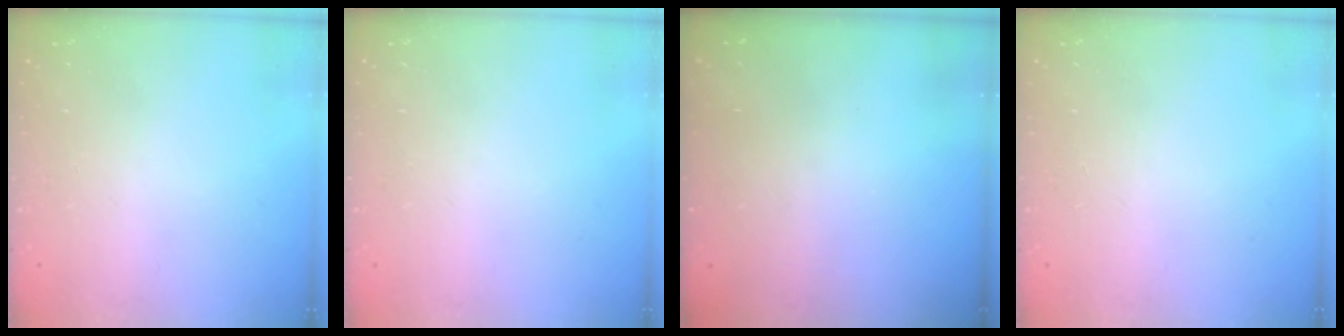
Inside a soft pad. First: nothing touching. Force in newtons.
{"total": 0.0}
{"total": 3.0, "press": 3.0, "slide": 0.1}
{"total": 0.0}